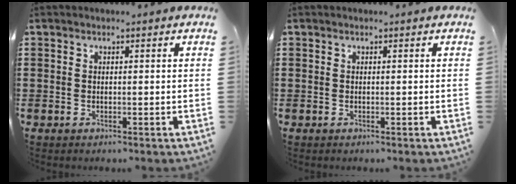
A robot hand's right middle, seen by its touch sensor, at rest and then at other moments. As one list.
[{"total": 0.0}]